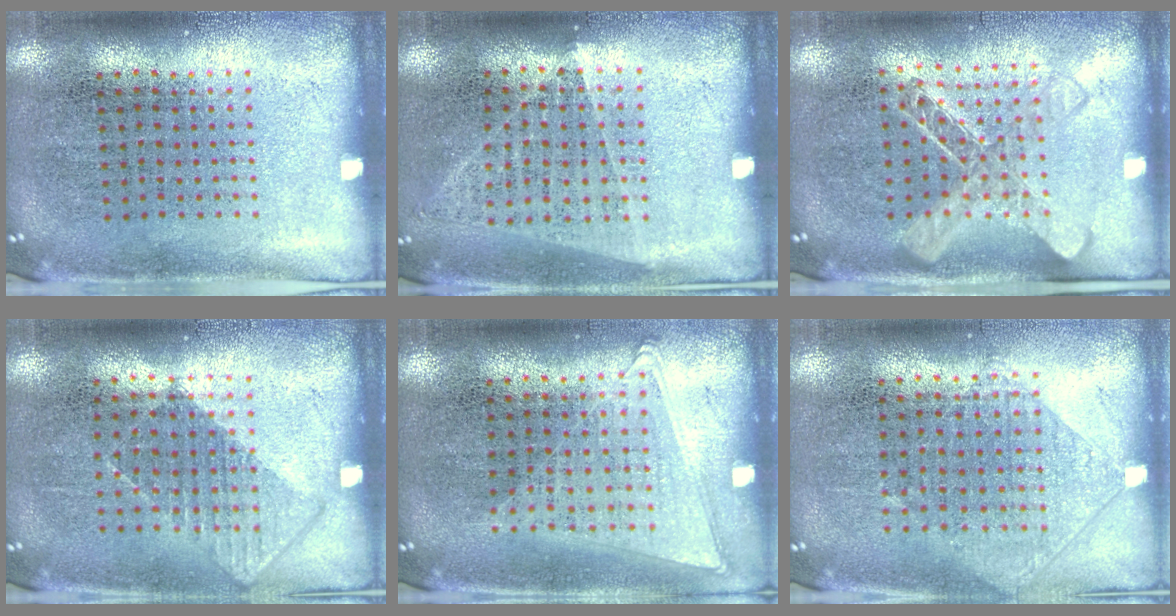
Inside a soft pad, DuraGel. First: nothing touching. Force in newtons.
{"total": 1.0, "press": 0.9, "slide": 0.4}
{"total": 1.6, "press": 1.5, "slide": 0.6}
{"total": 0.8, "press": 0.6, "slide": 0.4}
{"total": 1.0, "press": 0.9, "slide": 0.4}
{"total": 1.0, "press": 0.9, "slide": 0.4}